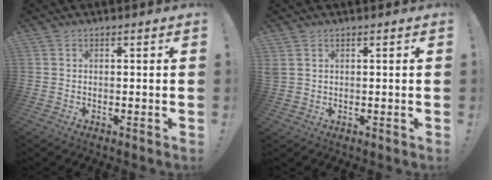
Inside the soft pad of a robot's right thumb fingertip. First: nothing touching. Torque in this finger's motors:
{"motor_torque": [-0.01, 0.01, 0.15, 0.02, 0.00]}